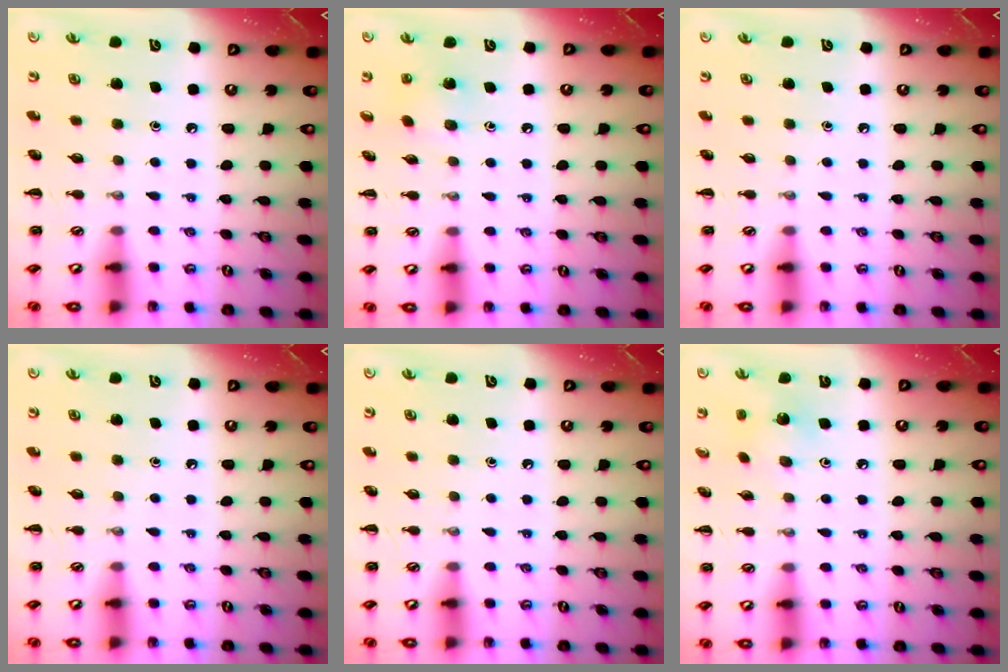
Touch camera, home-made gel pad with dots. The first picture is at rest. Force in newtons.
{"total": 5.9, "press": 5.8, "slide": 1.3}
{"total": 0.0}
{"total": 0.0}
{"total": 0.0}
{"total": 2.6, "press": 2.6, "slide": 0.5}